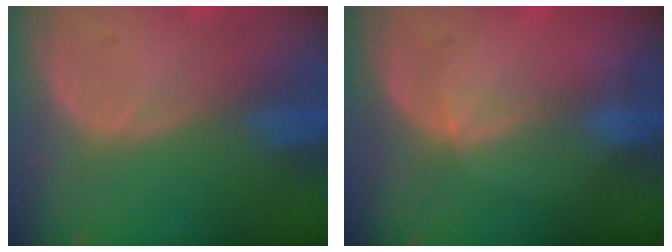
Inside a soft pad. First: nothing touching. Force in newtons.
{"total": 1.7, "press": 1.3, "slide": 1.1}